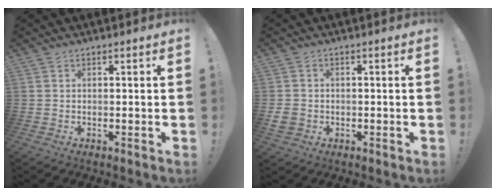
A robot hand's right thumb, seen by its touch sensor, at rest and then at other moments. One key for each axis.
{"total": 3.7, "fx": -0.6, "fy": 3.2, "fz": 1.8, "tx": -0.042, "ty": 0.001, "tz": -0.010}